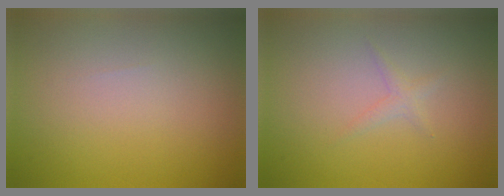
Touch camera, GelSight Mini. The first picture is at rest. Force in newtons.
{"total": 0.9, "press": 0.9, "slide": 0.0}